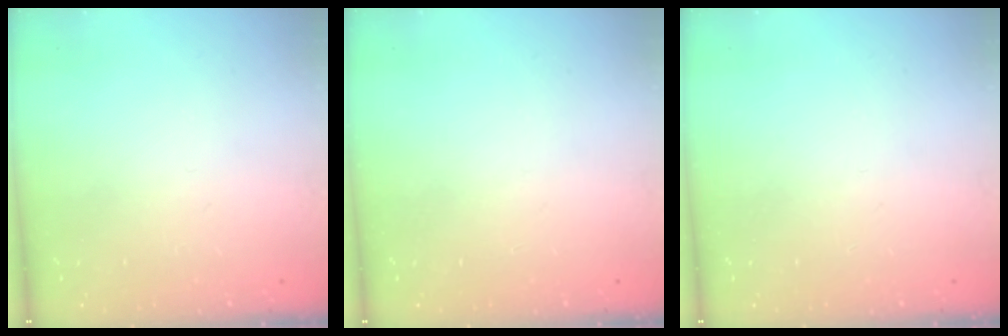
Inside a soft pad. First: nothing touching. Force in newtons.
{"total": 0.0}
{"total": 0.0}